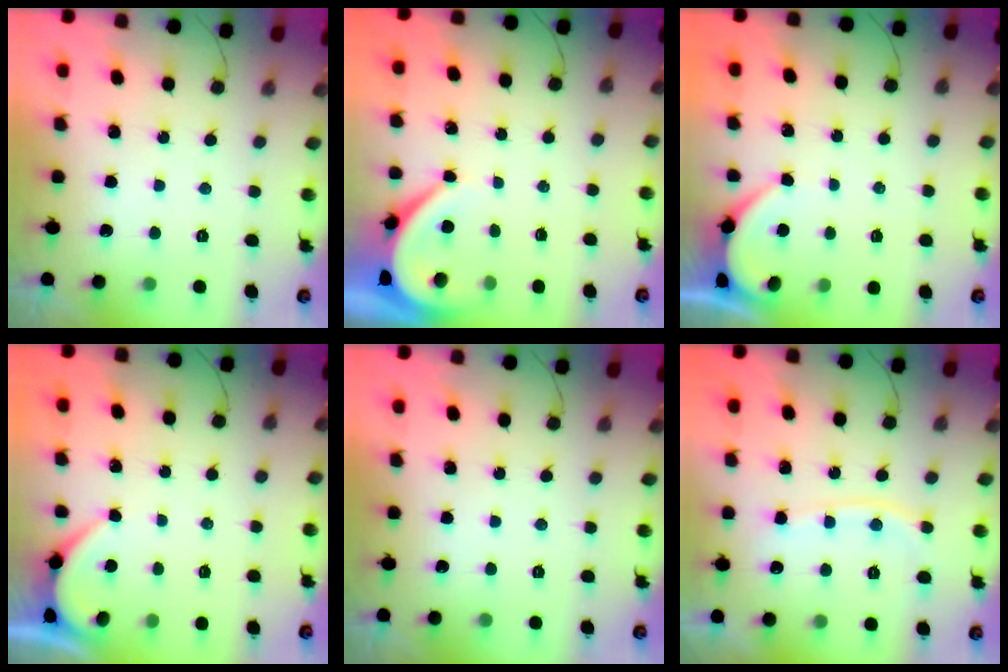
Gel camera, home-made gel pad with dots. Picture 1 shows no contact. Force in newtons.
{"total": 5.1, "press": 5.0, "slide": 0.4}
{"total": 2.1, "press": 2.1, "slide": 0.3}
{"total": 2.2, "press": 2.2, "slide": 0.4}
{"total": 0.0}
{"total": 9.8, "press": 9.8, "slide": 1.3}